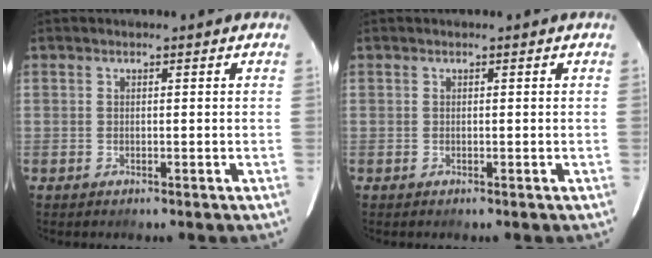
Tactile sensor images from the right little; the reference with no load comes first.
{"total": 0.0}